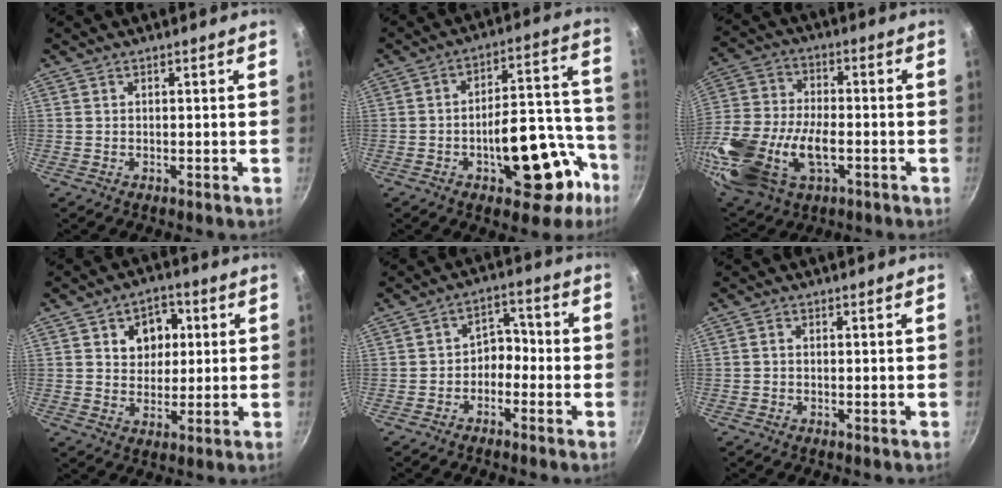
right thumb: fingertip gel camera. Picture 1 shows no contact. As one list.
[{"total": 19.2, "force": [-8.1, 9.6, 14.6], "torque": [-0.131, 0.070, -0.106]}, {"total": 23.2, "force": [-6.5, 13.6, 17.5], "torque": [-0.388, 0.004, -0.117]}, {"total": 8.6, "force": [2.2, 6.9, 4.6], "torque": [-0.029, -0.001, 0.030]}, {"total": 4.8, "force": [-2.0, 3.5, 2.6], "torque": [-0.007, 0.037, -0.040]}, {"total": 0.7, "force": [-0.2, 0.5, 0.5], "torque": [-0.008, 0.005, -0.005]}]